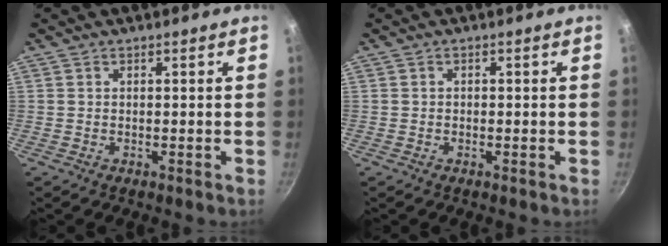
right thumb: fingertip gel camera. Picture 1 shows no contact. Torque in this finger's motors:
{"motor_torque": [-0.22, -0.01, -0.10, 0.47, 0.01]}